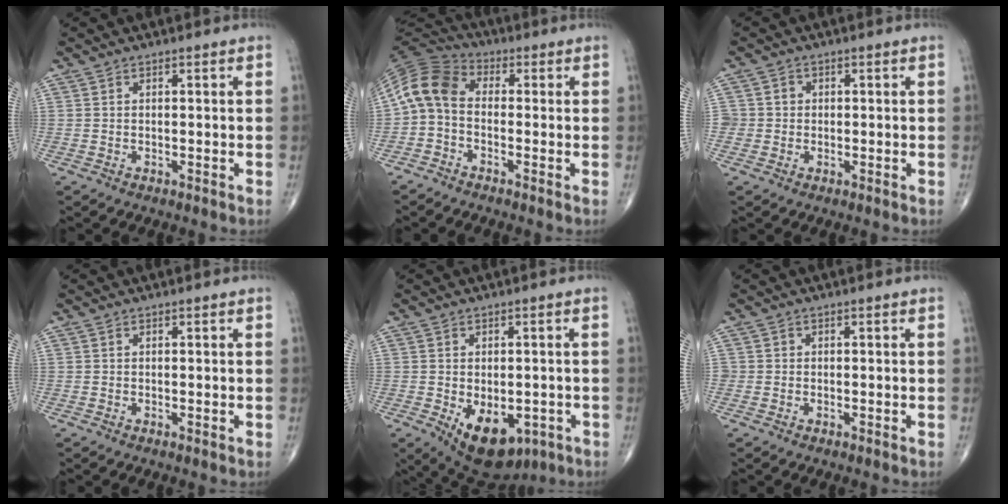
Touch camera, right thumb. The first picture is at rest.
{"total": 9.0, "force": [-0.7, 6.2, 6.5], "torque": [-0.120, 0.027, -0.034]}
{"total": 2.8, "force": [-0.1, 2.8, 0.2], "torque": [0.023, 0.009, -0.004]}
{"total": 0.0}
{"total": 11.8, "force": [-4.3, 7.0, 8.5], "torque": [-0.107, -0.003, -0.045]}
{"total": 0.8, "force": [-0.1, 0.8, 0.0], "torque": [0.006, 0.005, -0.005]}